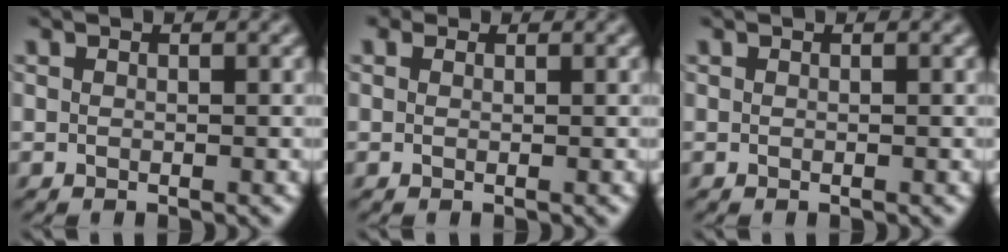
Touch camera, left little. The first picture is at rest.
{"total": 1.1, "force": [0.6, 0.8, 0.4], "torque": [-0.009, 0.000, 0.001]}
{"total": 0.0}